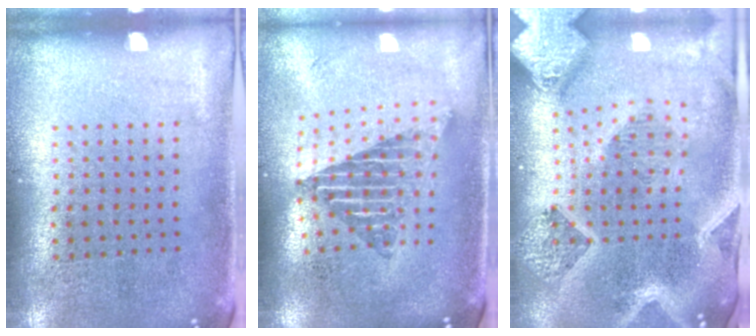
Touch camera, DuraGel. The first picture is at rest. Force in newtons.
{"total": 1.9, "press": 1.5, "slide": 1.2}
{"total": 4.0, "press": 3.1, "slide": 2.6}